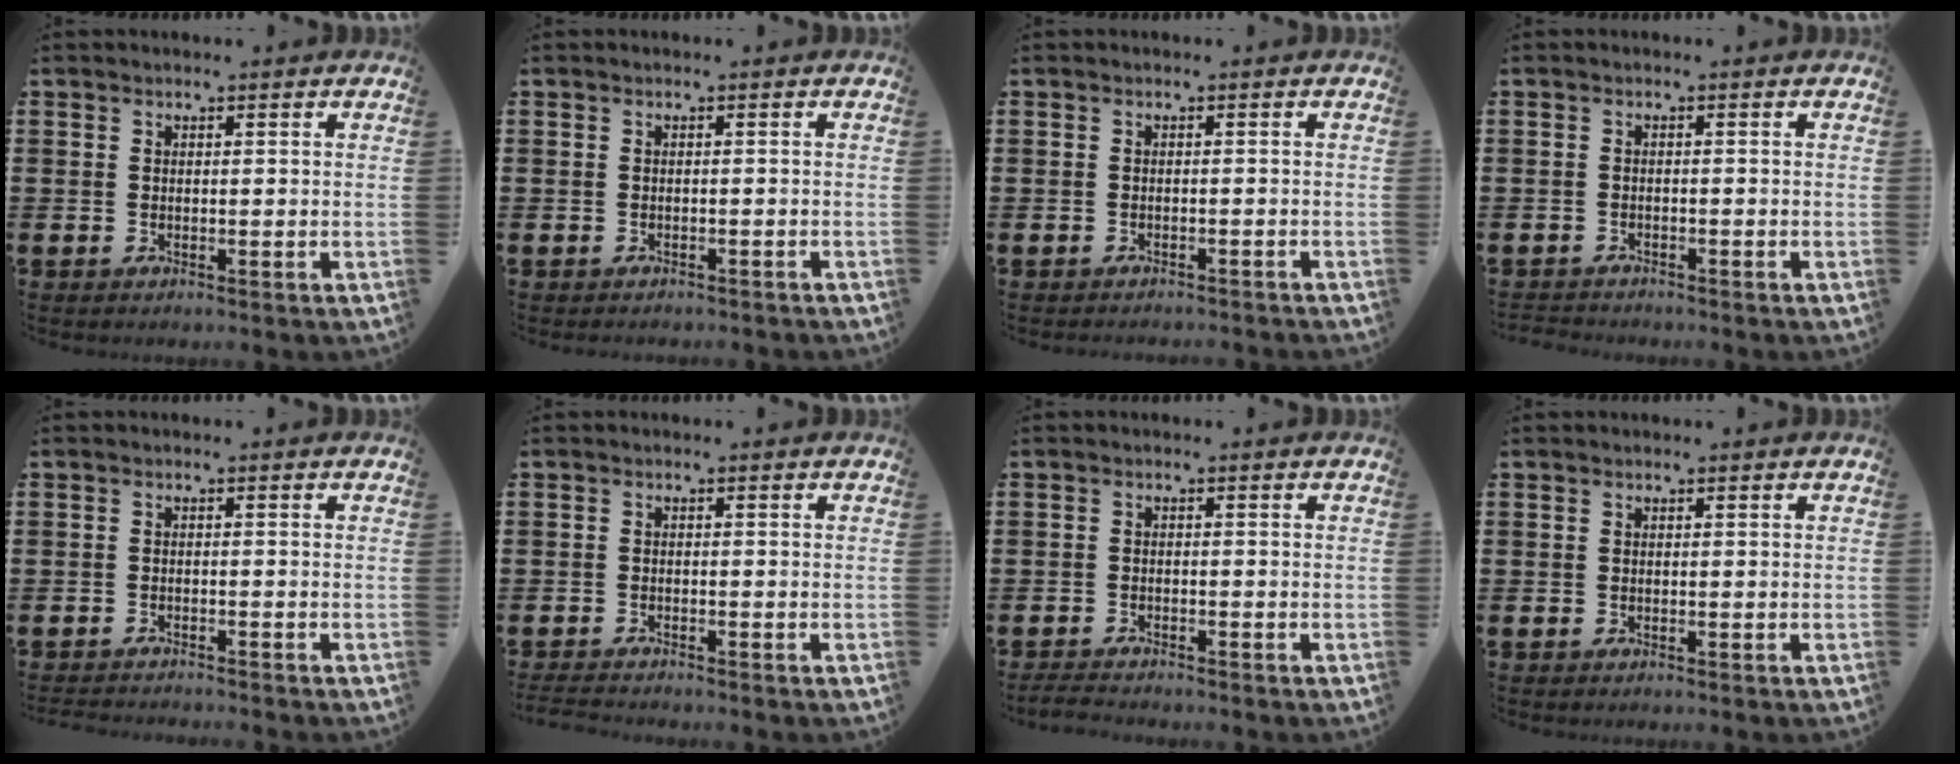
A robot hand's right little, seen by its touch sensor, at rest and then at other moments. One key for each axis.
{"total": 0.5, "fx": -0.5, "fy": 0.0, "fz": 0.0, "tx": -0.001, "ty": -0.002, "tz": -0.011}
{"total": 0.8, "fx": -0.8, "fy": -0.1, "fz": 0.0, "tx": 0.000, "ty": 0.000, "tz": -0.016}
{"total": 0.9, "fx": -0.9, "fy": 0.1, "fz": -0.1, "tx": -0.002, "ty": 0.001, "tz": -0.019}
{"total": 1.1, "fx": -1.1, "fy": -0.1, "fz": 0.1, "tx": -0.003, "ty": 0.000, "tz": -0.022}
{"total": 1.1, "fx": -1.1, "fy": 0.1, "fz": 0.3, "tx": -0.007, "ty": 0.001, "tz": -0.021}
{"total": 1.3, "fx": -1.3, "fy": 0.1, "fz": 0.4, "tx": -0.009, "ty": 0.004, "tz": -0.026}
{"total": 0.0}